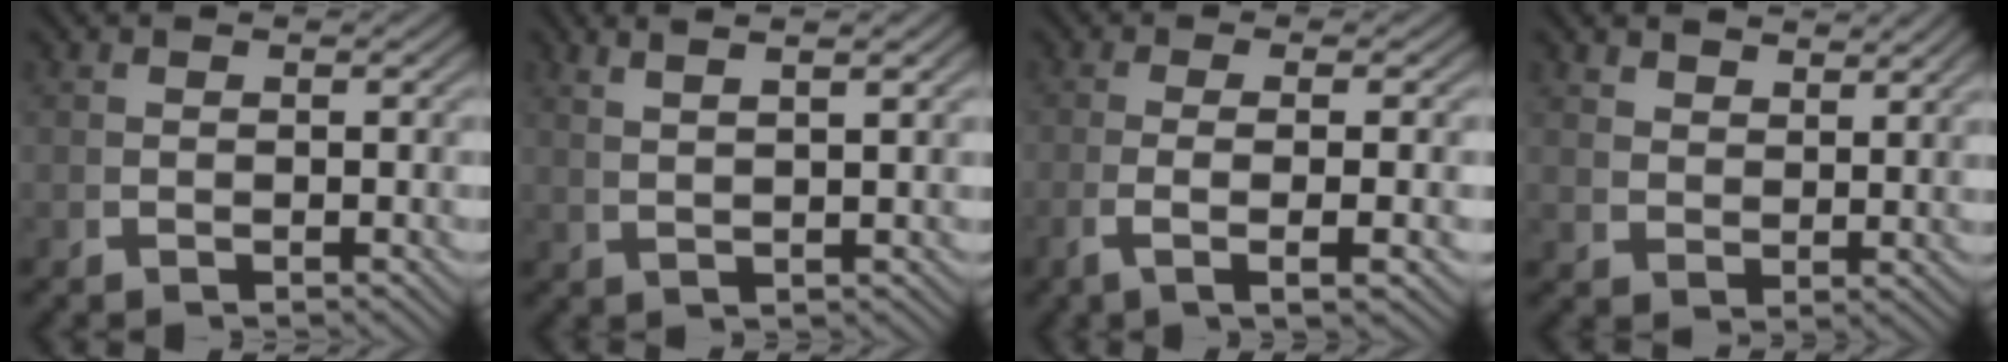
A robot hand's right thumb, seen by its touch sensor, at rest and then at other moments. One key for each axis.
{"total": 3.7, "fx": 2.8, "fy": -0.1, "fz": 2.4, "tx": -0.031, "ty": 0.016, "tz": 0.053}
{"total": 4.2, "fx": -0.5, "fy": 0.6, "fz": 4.1, "tx": -0.086, "ty": -0.002, "tz": -0.006}
{"total": 3.1, "fx": 2.9, "fy": 0.7, "fz": 0.8, "tx": -0.009, "ty": -0.002, "tz": 0.062}